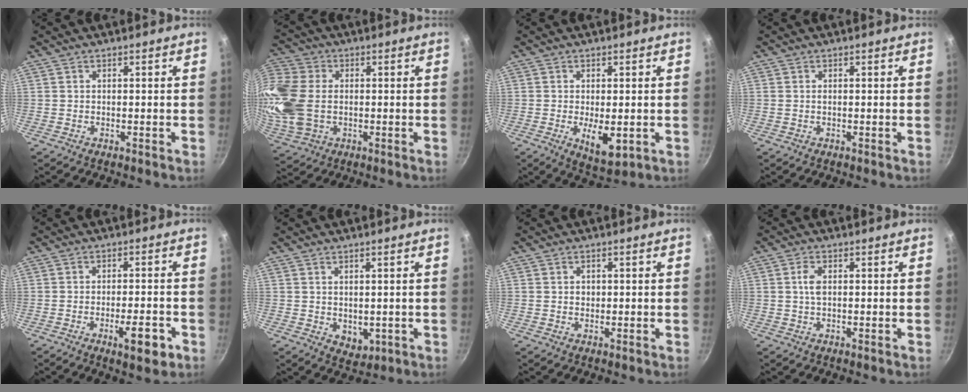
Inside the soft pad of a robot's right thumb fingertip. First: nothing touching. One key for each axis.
{"total": 19.3, "fx": -0.1, "fy": 13.8, "fz": 13.4, "tx": -0.349, "ty": 0.006, "tz": 0.007}
{"total": 6.3, "fx": -1.3, "fy": 2.8, "fz": 5.5, "tx": -0.084, "ty": -0.014, "tz": -0.011}
{"total": 0.5, "fx": 0.1, "fy": 0.3, "fz": 0.4, "tx": -0.012, "ty": 0.005, "tz": 0.004}
{"total": 6.5, "fx": -2.9, "fy": 1.9, "fz": 5.5, "tx": -0.078, "ty": 0.008, "tz": -0.041}
{"total": 3.4, "fx": -0.1, "fy": 2.4, "fz": 2.4, "tx": -0.023, "ty": -0.009, "tz": 0.013}
{"total": 1.2, "fx": 0.2, "fy": 1.0, "fz": 0.6, "tx": -0.003, "ty": -0.001, "tz": 0.004}
{"total": 2.6, "fx": 0.4, "fy": 1.3, "fz": 2.2, "tx": -0.045, "ty": 0.001, "tz": 0.004}